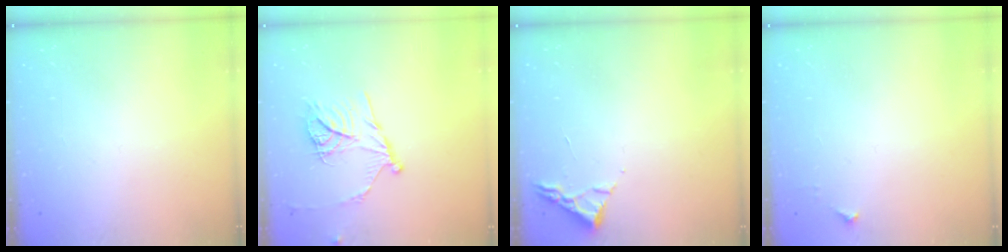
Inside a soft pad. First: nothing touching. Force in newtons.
{"total": 13.1, "press": 13.1, "slide": 1.0}
{"total": 3.0, "press": 2.9, "slide": 0.4}
{"total": 3.4, "press": 3.4, "slide": 0.4}